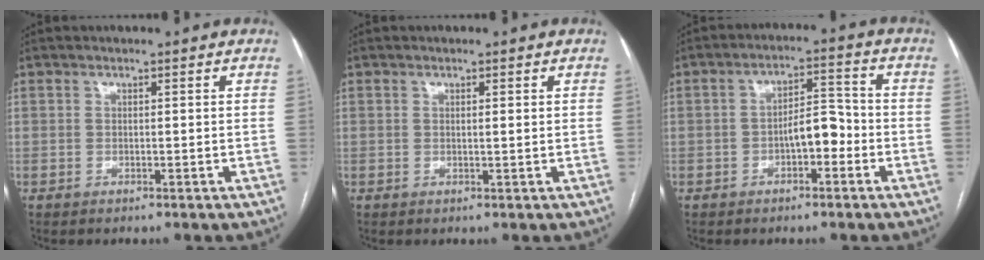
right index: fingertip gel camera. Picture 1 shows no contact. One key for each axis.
{"total": 0.8, "fx": 0.3, "fy": -0.1, "fz": 0.7, "tx": -0.014, "ty": 0.000, "tz": 0.003}
{"total": 5.5, "fx": -1.8, "fy": 2.3, "fz": 4.6, "tx": -0.074, "ty": 0.023, "tz": -0.028}